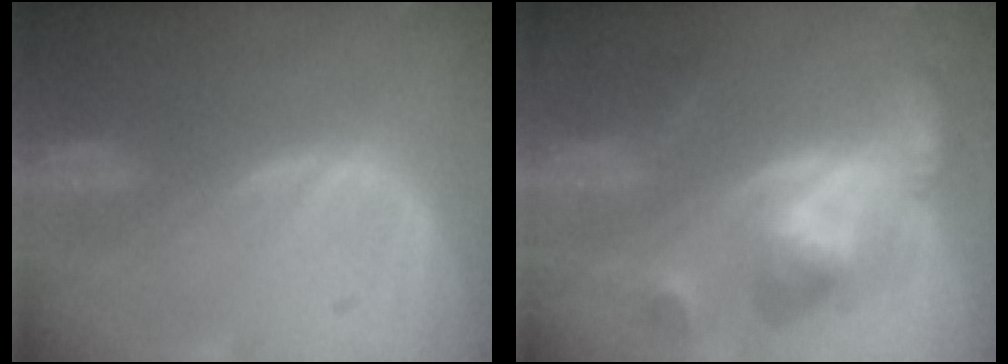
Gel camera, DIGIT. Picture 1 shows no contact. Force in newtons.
{"total": 7.3, "press": 7.3, "slide": 0.5}